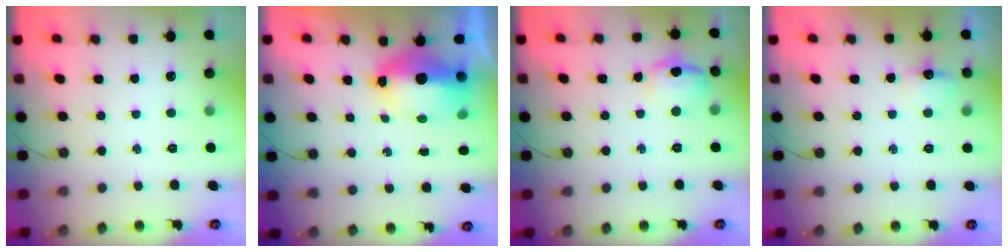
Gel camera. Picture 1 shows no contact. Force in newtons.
{"total": 9.1, "press": 9.0, "slide": 1.3}
{"total": 11.1, "press": 10.5, "slide": 3.7}
{"total": 7.2, "press": 7.1, "slide": 0.7}